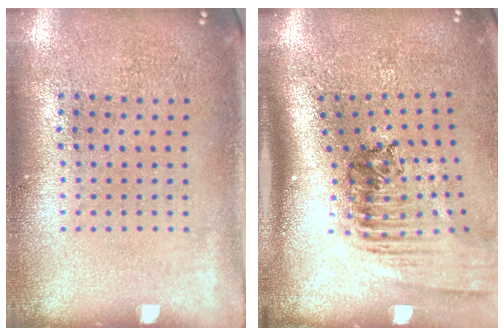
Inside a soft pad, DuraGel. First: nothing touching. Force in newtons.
{"total": 2.5, "press": 1.8, "slide": 1.7}